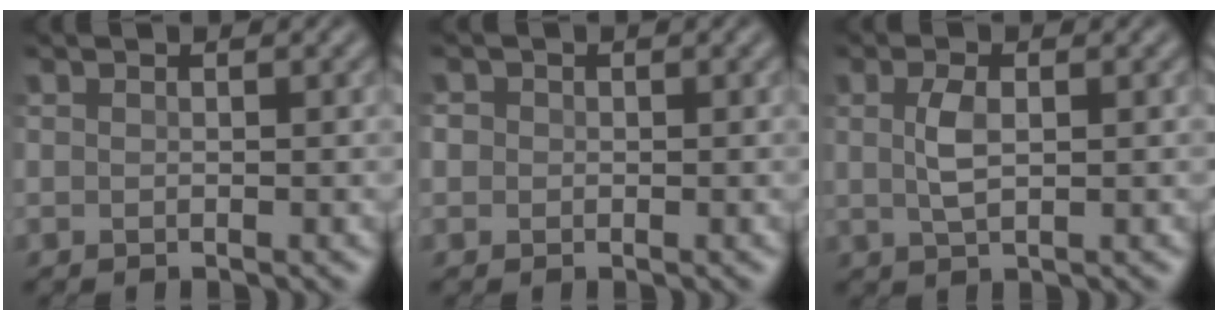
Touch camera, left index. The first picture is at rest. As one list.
[{"total": 2.3, "force": [0.2, 2.1, 0.7], "torque": [-0.004, 0.017, -0.012]}, {"total": 2.4, "force": [0.3, 1.0, 2.2], "torque": [-0.049, 0.002, 0.006]}]